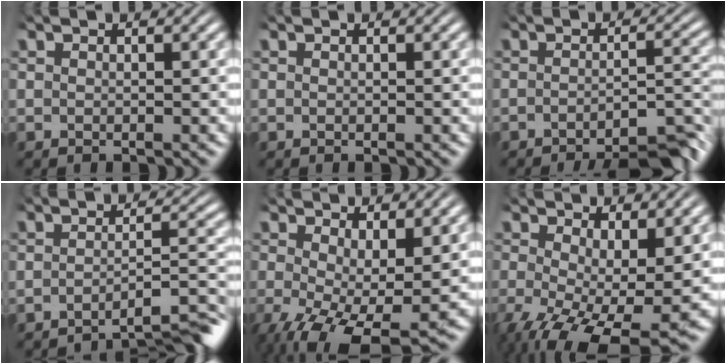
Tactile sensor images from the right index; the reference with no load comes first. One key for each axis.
{"total": 0.0}
{"total": 8.2, "fx": -6.9, "fy": 1.9, "fz": 4.1, "tx": -0.033, "ty": -0.019, "tz": -0.099}
{"total": 7.4, "fx": -6.1, "fy": 1.3, "fz": 4.1, "tx": -0.040, "ty": -0.019, "tz": -0.087}
{"total": 6.4, "fx": -2.4, "fy": 3.1, "fz": 5.1, "tx": -0.097, "ty": -0.058, "tz": -0.010}
{"total": 7.7, "fx": -3.4, "fy": 3.7, "fz": 5.8, "tx": -0.112, "ty": -0.068, "tz": -0.023}